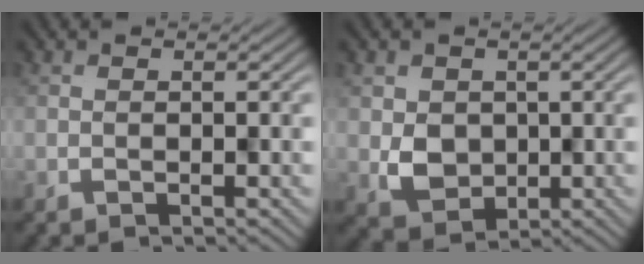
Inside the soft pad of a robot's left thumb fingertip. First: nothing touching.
{"total": 4.0, "force": [0.6, 3.5, 1.7], "torque": [-0.042, -0.011, 0.013]}